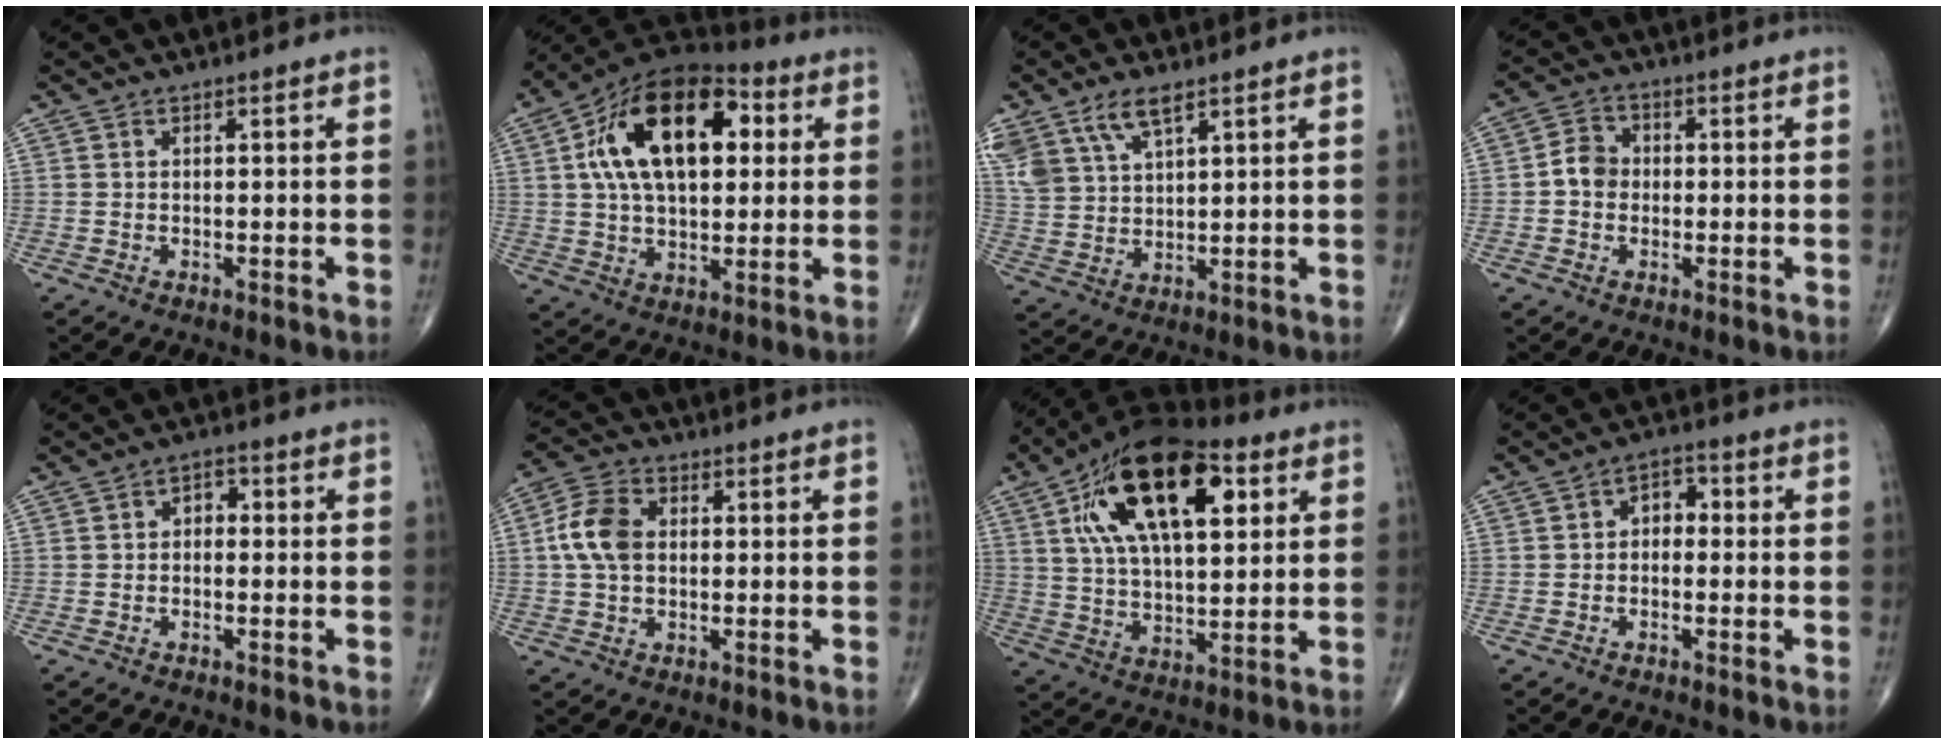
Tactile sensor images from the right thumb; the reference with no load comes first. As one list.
[{"total": 21.7, "force": [5.2, 12.1, 17.2], "torque": [-0.271, 0.016, 0.076]}, {"total": 10.3, "force": [6.5, 4.8, 6.5], "torque": [-0.128, -0.012, 0.136]}, {"total": 4.5, "force": [-0.5, 3.8, 2.3], "torque": [-0.028, 0.016, -0.017]}, {"total": 2.7, "force": [-0.1, 2.0, 1.9], "torque": [-0.011, 0.011, -0.012]}, {"total": 8.0, "force": [0.7, 5.5, 5.8], "torque": [-0.114, 0.018, 0.008]}, {"total": 23.1, "force": [8.7, 11.0, 18.3], "torque": [-0.300, -0.007, 0.143]}, {"total": 4.1, "force": [-0.1, 2.9, 2.8], "torque": [-0.024, 0.018, -0.016]}]